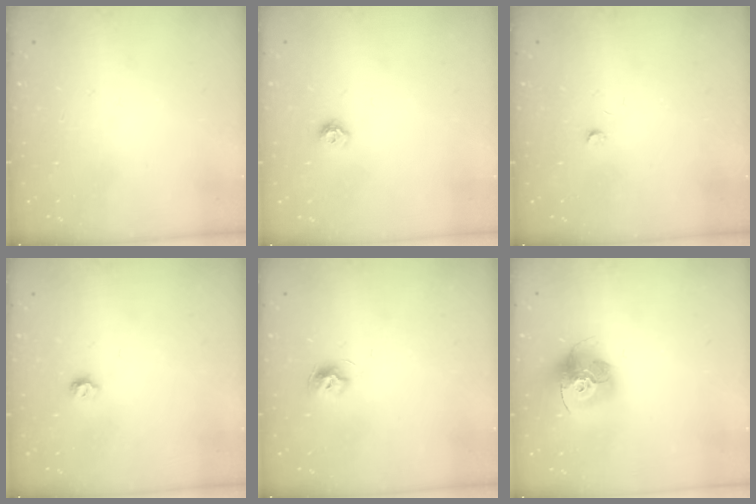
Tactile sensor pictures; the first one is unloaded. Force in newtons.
{"total": 6.1, "press": 6.1, "slide": 0.8}
{"total": 2.5, "press": 2.5, "slide": 0.4}
{"total": 5.5, "press": 5.5, "slide": 0.5}
{"total": 7.1, "press": 7.1, "slide": 0.5}
{"total": 15.8, "press": 15.7, "slide": 1.6}